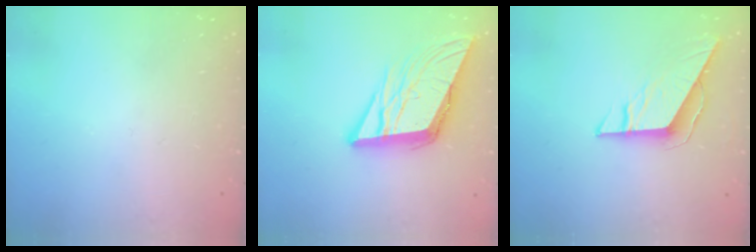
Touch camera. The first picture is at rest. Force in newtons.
{"total": 13.7, "press": 13.4, "slide": 2.6}
{"total": 8.1, "press": 8.1, "slide": 0.4}